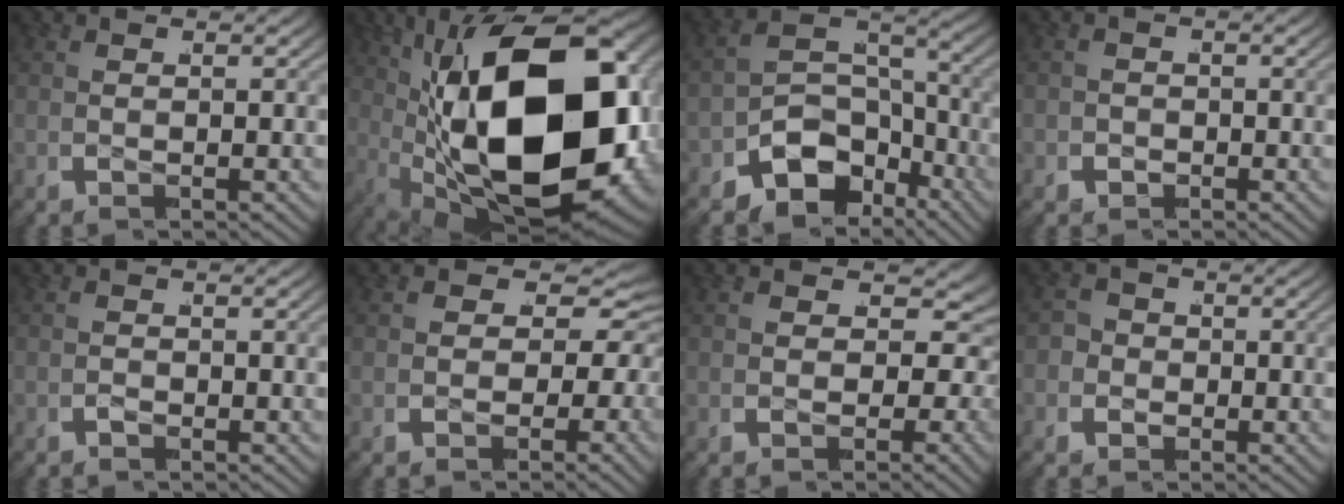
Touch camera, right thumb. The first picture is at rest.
{"total": 30.6, "force": [-2.9, 16.9, 25.3], "torque": [-0.438, -0.048, -0.010]}
{"total": 8.2, "force": [-4.3, 5.5, 4.3], "torque": [-0.084, -0.022, -0.066]}
{"total": 1.1, "force": [-0.6, 0.9, -0.1], "torque": [0.006, 0.005, -0.014]}
{"total": 0.8, "force": [-0.7, 0.4, 0.2], "torque": [-0.005, 0.006, -0.017]}
{"total": 9.3, "force": [0.0, 6.5, 6.6], "torque": [-0.109, -0.010, 0.003]}
{"total": 8.6, "force": [-0.8, 5.9, 6.2], "torque": [-0.097, -0.017, -0.004]}
{"total": 3.7, "force": [-0.4, 3.3, 1.5], "torque": [-0.026, 0.001, -0.014]}